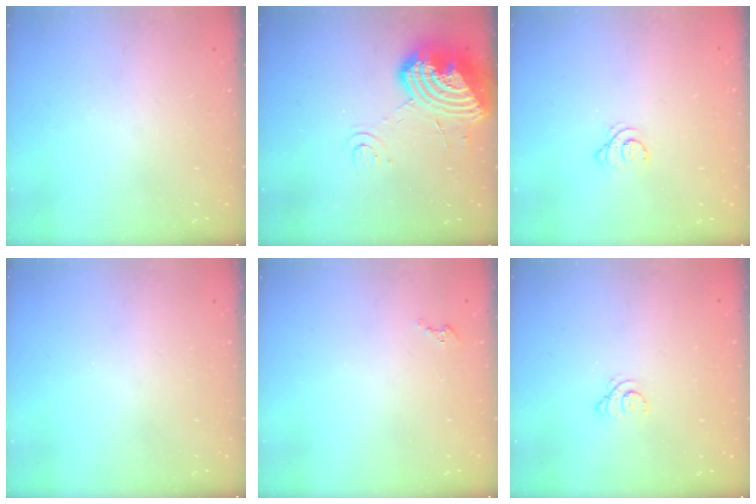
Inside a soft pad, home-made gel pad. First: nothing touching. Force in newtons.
{"total": 18.8, "press": 18.6, "slide": 2.6}
{"total": 2.4, "press": 2.4, "slide": 0.3}
{"total": 0.0}
{"total": 1.6, "press": 1.6, "slide": 0.2}
{"total": 1.6, "press": 1.6, "slide": 0.2}